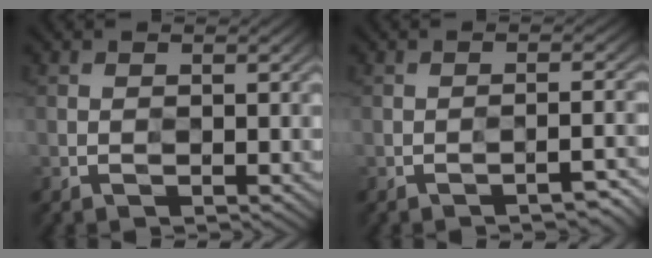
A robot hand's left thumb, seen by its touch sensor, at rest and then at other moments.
{"total": 3.4, "force": [-2.0, 1.0, 2.6], "torque": [-0.020, 0.011, -0.021]}